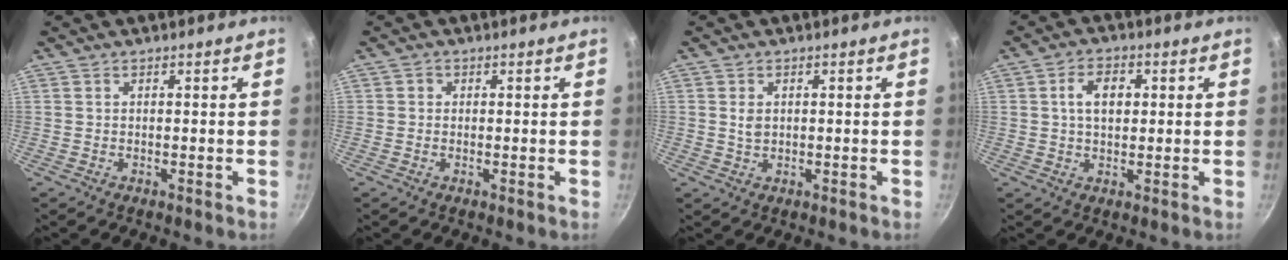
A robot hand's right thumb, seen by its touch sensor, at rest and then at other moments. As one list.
[{"total": 1.1, "force": [0.2, 1.0, 0.3], "torque": [0.003, 0.003, 0.000]}, {"total": 1.9, "force": [0.3, 1.5, 1.1], "torque": [-0.014, -0.003, 0.009]}, {"total": 6.0, "force": [1.2, 3.7, 4.5], "torque": [-0.068, 0.005, 0.019]}]